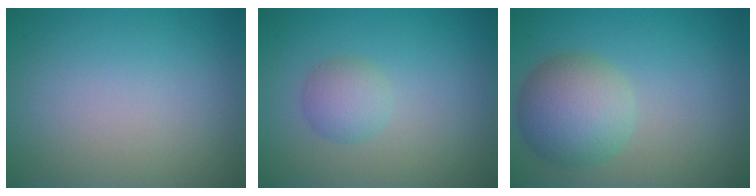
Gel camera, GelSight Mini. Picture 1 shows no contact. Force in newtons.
{"total": 2.0, "press": 2.0, "slide": 0.0}
{"total": 5.5, "press": 5.5, "slide": 0.4}